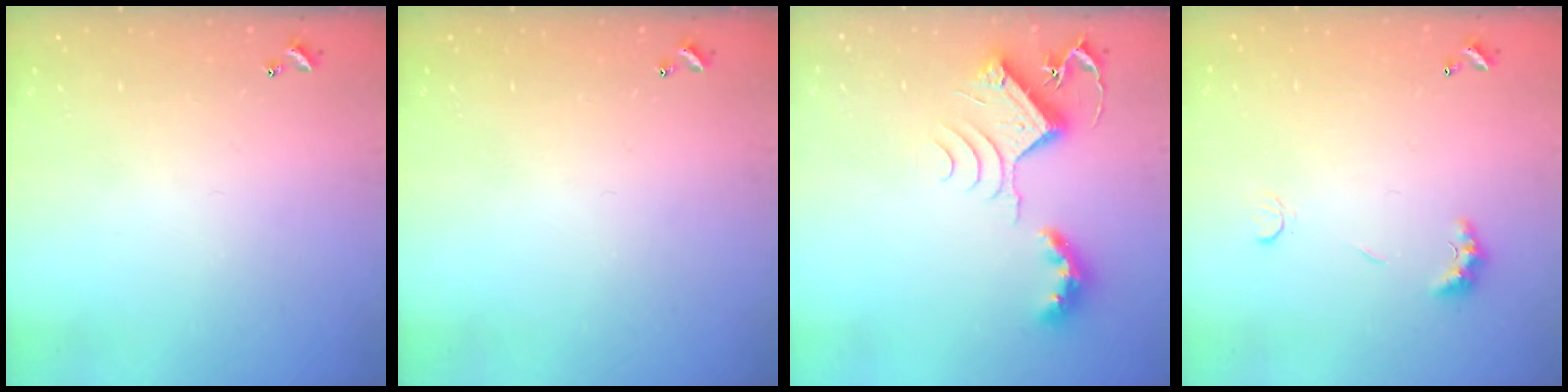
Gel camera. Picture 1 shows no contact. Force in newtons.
{"total": 0.0}
{"total": 9.6, "press": 9.6, "slide": 0.5}
{"total": 3.1, "press": 3.0, "slide": 0.7}